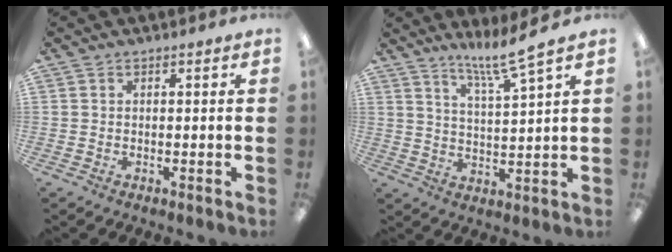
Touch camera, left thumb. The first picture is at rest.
{"total": 8.5, "force": [7.1, 0.0, 4.6], "torque": [-0.085, -0.042, 0.121]}